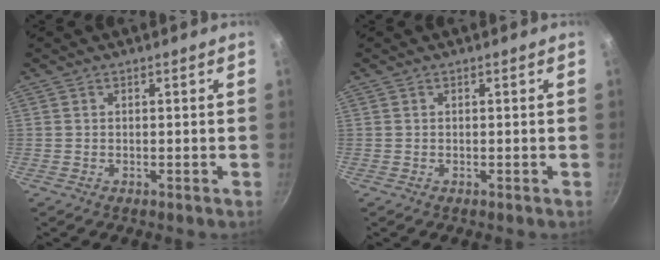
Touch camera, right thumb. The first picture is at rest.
{"total": 0.0}